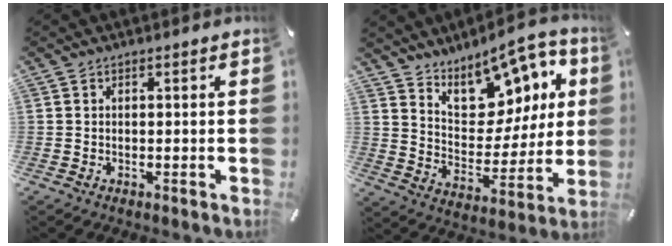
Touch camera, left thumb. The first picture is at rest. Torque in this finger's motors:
{"motor_torque": [0.69, 0.60, 1.44, -1.06, 0.09]}